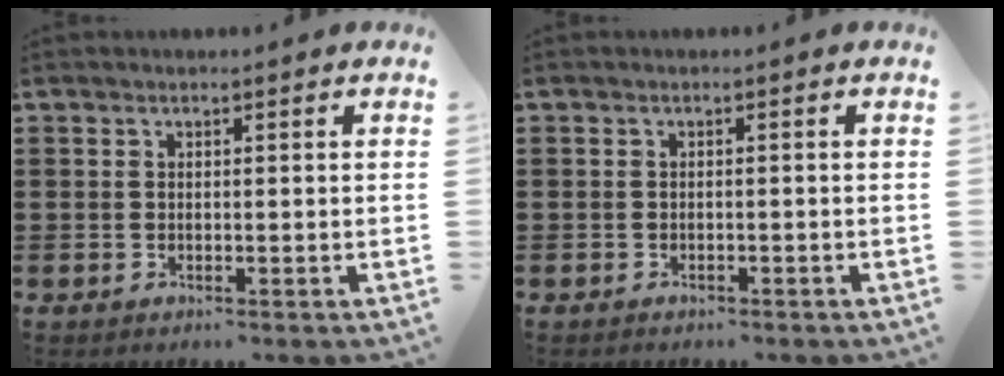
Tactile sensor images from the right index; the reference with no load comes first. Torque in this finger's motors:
{"motor_torque": [-0.02, -0.08, -0.13, 0.00]}